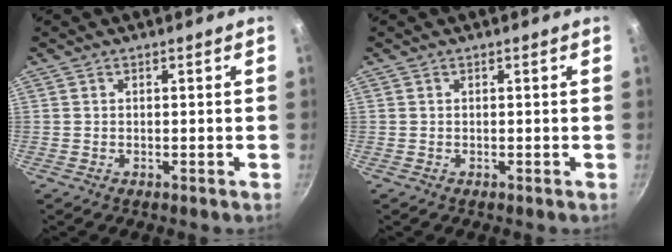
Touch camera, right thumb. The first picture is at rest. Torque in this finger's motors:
{"motor_torque": [-0.03, 0.03, -0.04, -0.04, 0.00]}